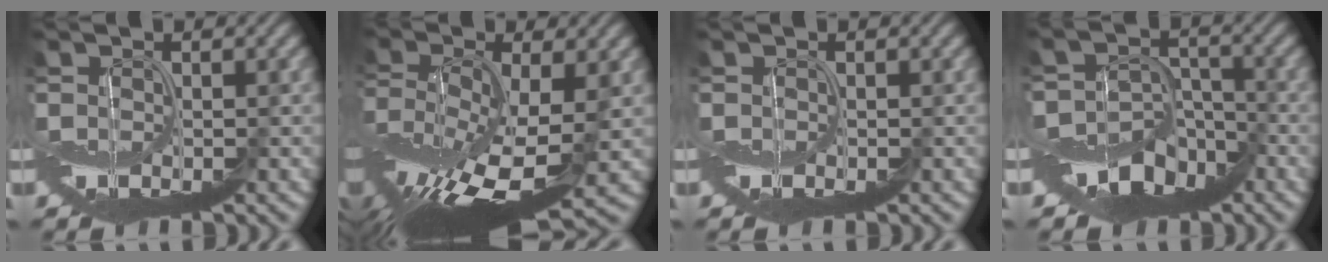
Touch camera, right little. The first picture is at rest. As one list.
[{"total": 12.0, "force": [-4.0, 4.7, 10.3], "torque": [-0.220, -0.024, -0.068]}, {"total": 0.0}, {"total": 6.4, "force": [-4.5, 3.6, 2.7], "torque": [-0.034, 0.000, -0.090]}]